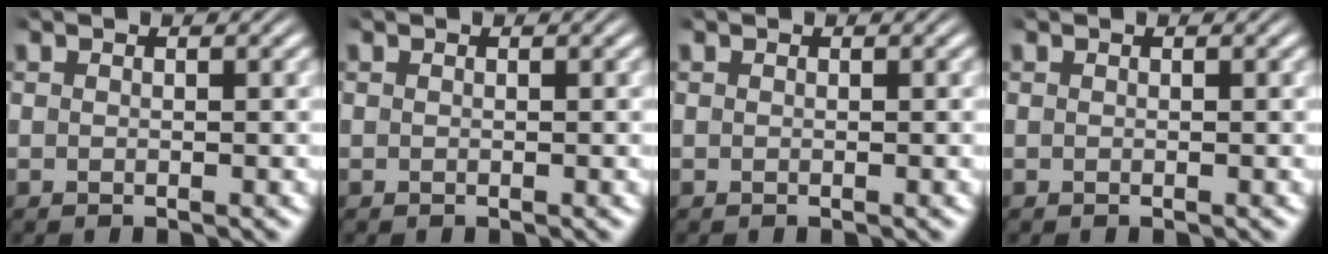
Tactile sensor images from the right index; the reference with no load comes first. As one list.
[{"total": 0.0}, {"total": 0.0}, {"total": 0.0}]